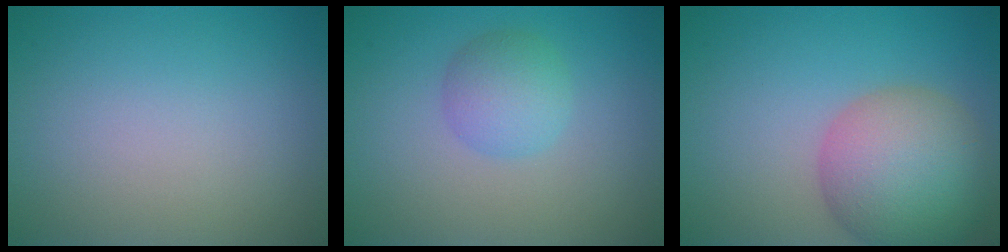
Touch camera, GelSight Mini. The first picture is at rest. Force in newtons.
{"total": 2.9, "press": 2.9, "slide": 0.1}
{"total": 8.6, "press": 8.6, "slide": 0.3}